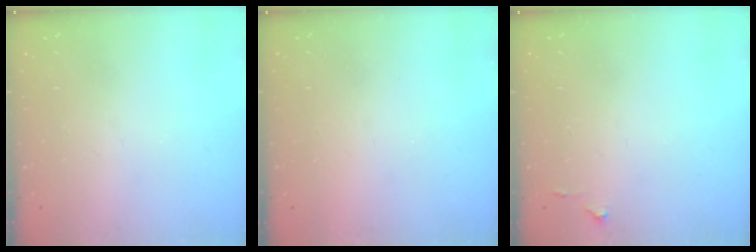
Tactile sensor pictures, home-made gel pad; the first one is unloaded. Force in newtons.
{"total": 1.5, "press": 1.5, "slide": 0.1}
{"total": 4.3, "press": 4.2, "slide": 0.7}